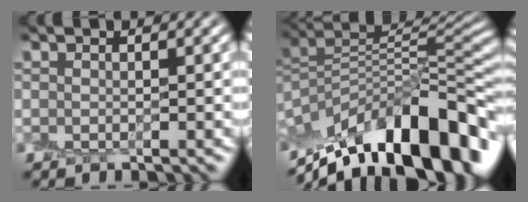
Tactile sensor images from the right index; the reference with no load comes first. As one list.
[{"total": 14.7, "force": [-8.9, 5.5, 10.4], "torque": [-0.171, 0.033, -0.158]}]